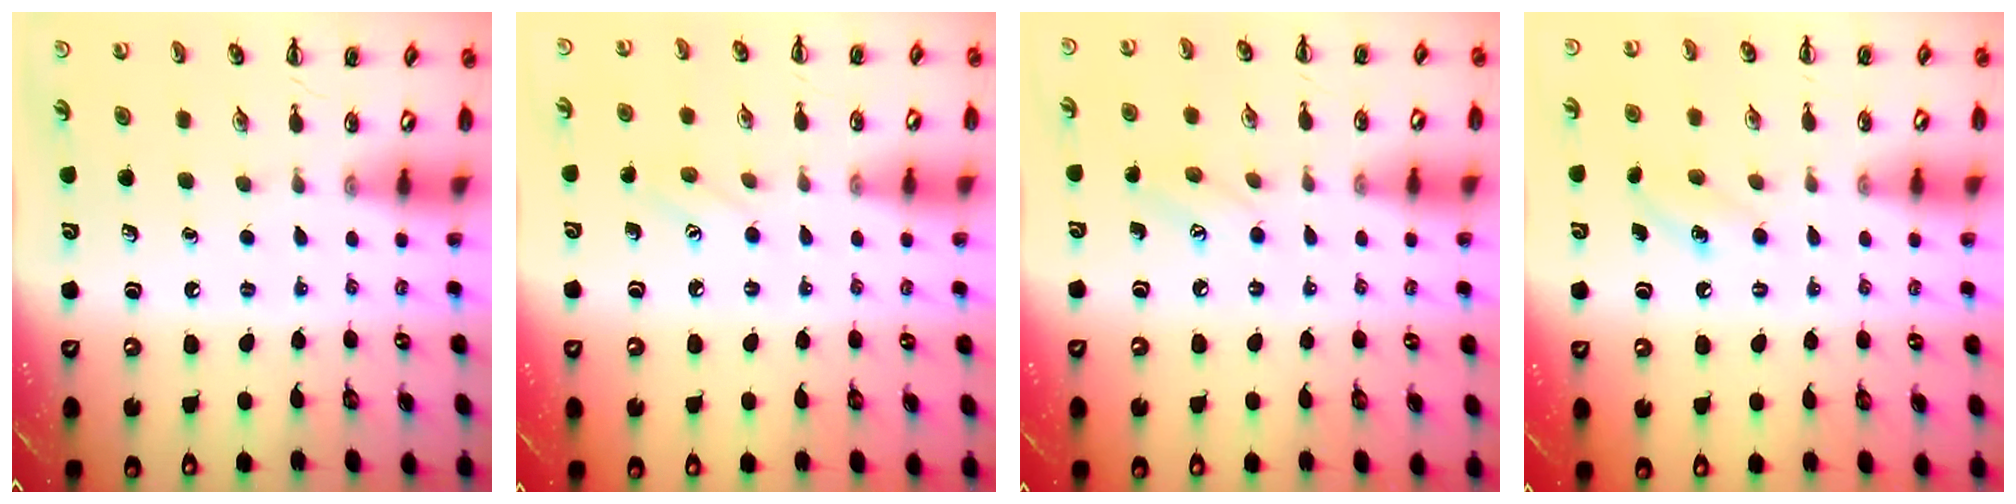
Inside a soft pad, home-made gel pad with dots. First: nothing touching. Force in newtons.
{"total": 6.7, "press": 6.5, "slide": 1.6}
{"total": 7.4, "press": 7.1, "slide": 1.9}
{"total": 7.2, "press": 7.1, "slide": 1.4}